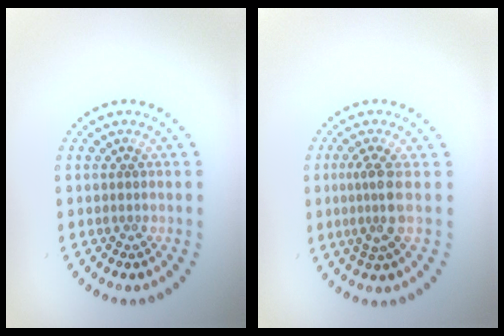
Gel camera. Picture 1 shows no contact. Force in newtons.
{"total": 2.6, "press": 2.0, "slide": 1.8}